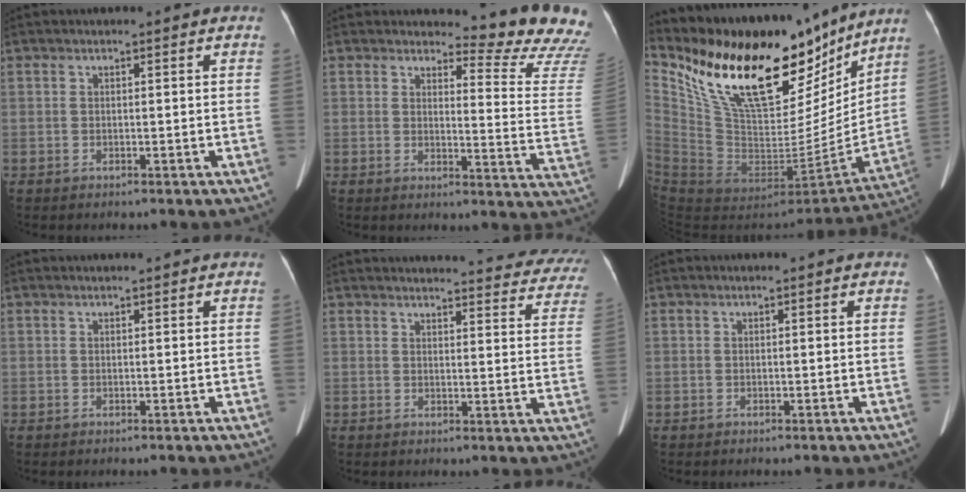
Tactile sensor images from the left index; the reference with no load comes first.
{"total": 13.0, "force": [12.8, 0.0, 2.1], "torque": [-0.013, -0.131, 0.119]}
{"total": 31.2, "force": [23.2, 12.3, 17.0], "torque": [-0.325, 0.004, 0.376]}
{"total": 2.2, "force": [2.1, 0.1, 0.7], "torque": [-0.008, 0.023, 0.027]}
{"total": 25.7, "force": [24.4, 4.9, 6.5], "torque": [-0.080, -0.063, 0.260]}
{"total": 0.0}